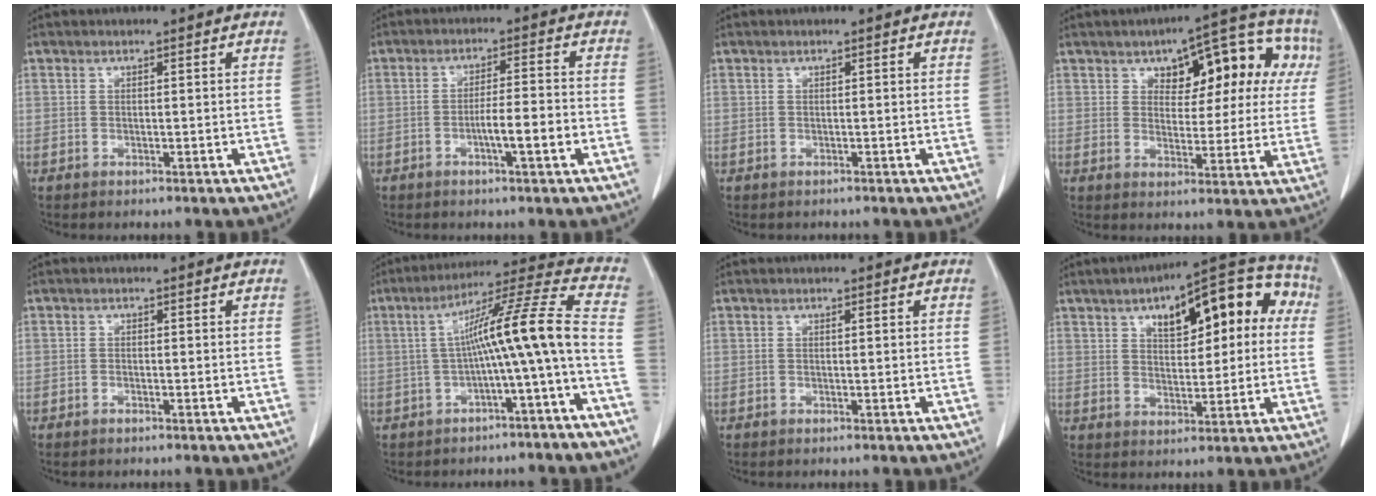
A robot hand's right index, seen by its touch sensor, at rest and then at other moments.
{"total": 5.3, "force": [-2.0, 0.2, 4.9], "torque": [-0.083, 0.003, -0.034]}
{"total": 0.5, "force": [-0.3, 0.4, 0.0], "torque": [0.000, 0.005, -0.006]}
{"total": 14.0, "force": [5.5, 6.5, 11.2], "torque": [-0.123, 0.044, 0.073]}
{"total": 0.7, "force": [-0.6, 0.3, 0.3], "torque": [-0.008, 0.000, -0.009]}
{"total": 12.5, "force": [-2.7, -0.9, 12.2], "torque": [-0.185, 0.033, -0.044]}
{"total": 0.0}
{"total": 17.4, "force": [5.5, 7.4, 14.7], "torque": [-0.196, 0.048, 0.073]}